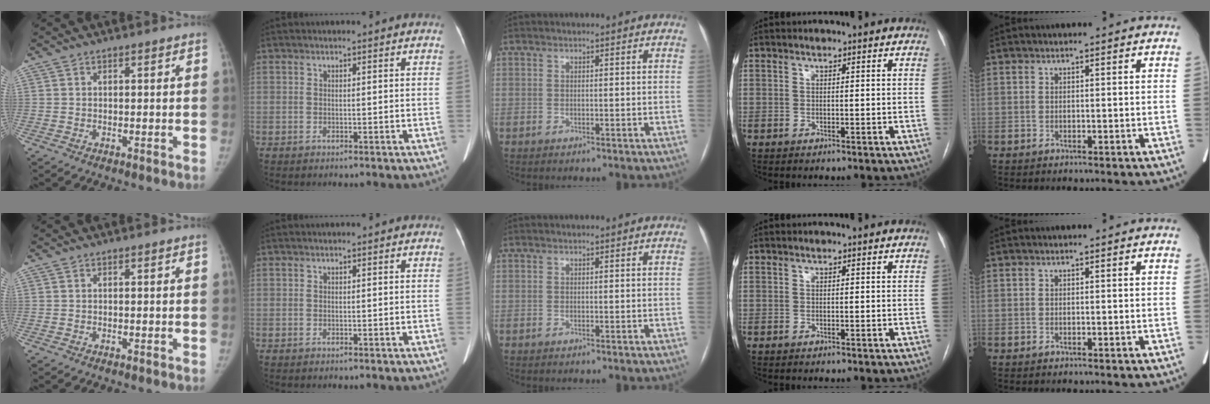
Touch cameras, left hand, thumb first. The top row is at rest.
{}